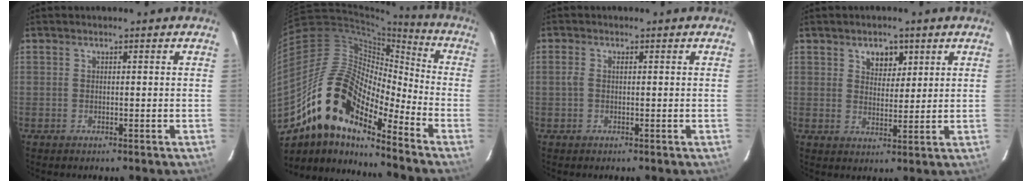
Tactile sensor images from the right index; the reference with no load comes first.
{"total": 18.6, "force": [-13.0, 6.8, 11.5], "torque": [-0.199, -0.006, -0.260]}
{"total": 1.3, "force": [0.1, 0.6, 1.2], "torque": [-0.027, 0.003, 0.000]}
{"total": 4.7, "force": [2.5, 3.1, 2.5], "torque": [-0.031, 0.003, 0.042]}